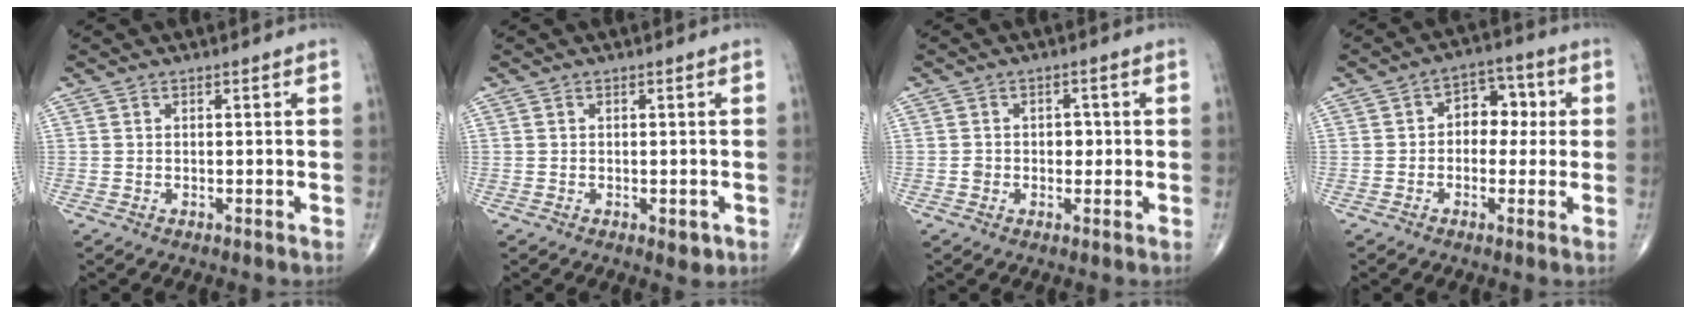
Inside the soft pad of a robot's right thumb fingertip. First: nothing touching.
{"total": 2.2, "force": [-0.7, 1.1, 1.7], "torque": [-0.013, -0.002, -0.005]}
{"total": 3.0, "force": [-0.2, 2.4, 1.7], "torque": [-0.007, 0.007, -0.004]}
{"total": 7.4, "force": [0.6, 5.3, 5.1], "torque": [-0.033, 0.024, 0.000]}